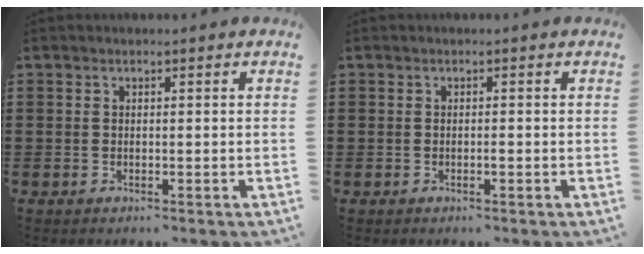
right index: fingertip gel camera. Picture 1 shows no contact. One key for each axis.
{"total": 0.6, "fx": -0.2, "fy": 0.1, "fz": 0.5, "tx": -0.010, "ty": -0.002, "tz": -0.005}